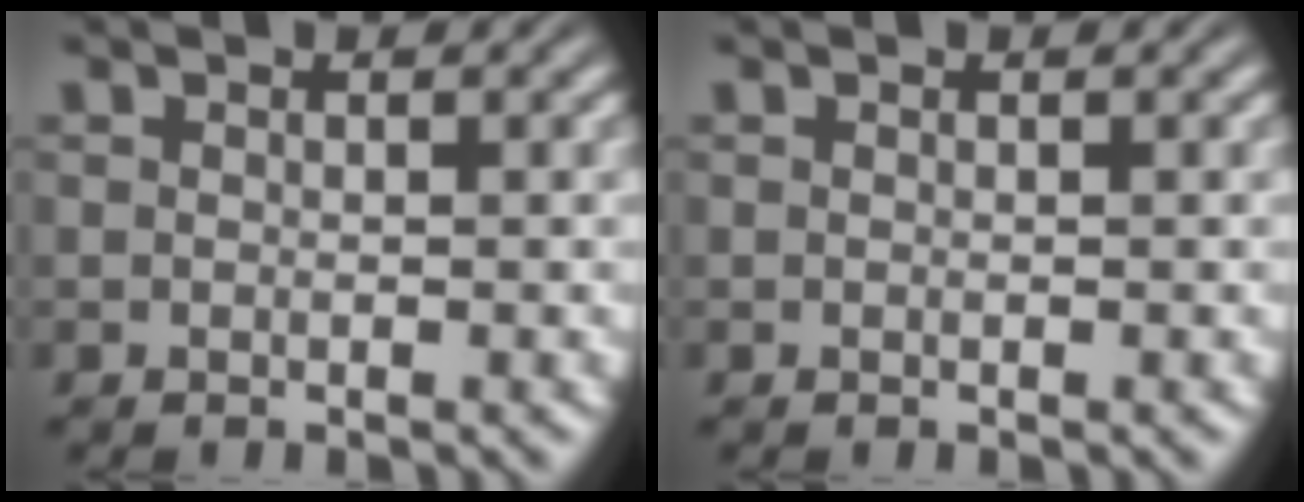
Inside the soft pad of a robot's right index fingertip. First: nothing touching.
{"total": 0.0}